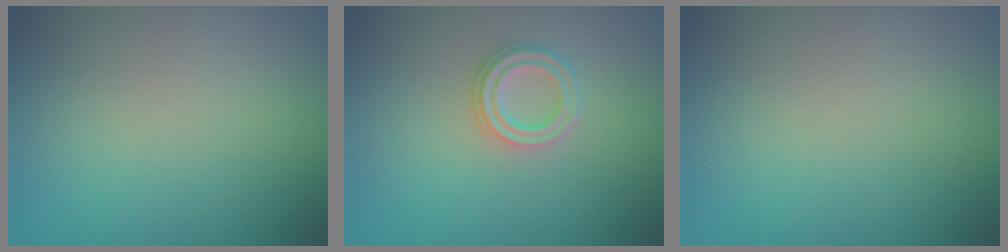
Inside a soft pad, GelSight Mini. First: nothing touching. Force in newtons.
{"total": 2.3, "press": 2.1, "slide": 1.0}
{"total": 0.0}